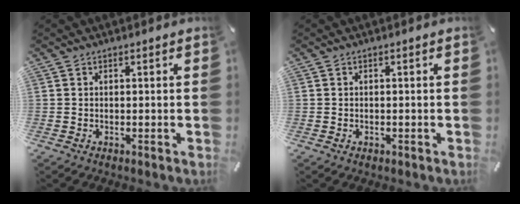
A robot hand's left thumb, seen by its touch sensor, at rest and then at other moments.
{"total": 0.6, "force": [-0.1, 0.4, 0.3], "torque": [-0.005, 0.002, -0.004]}